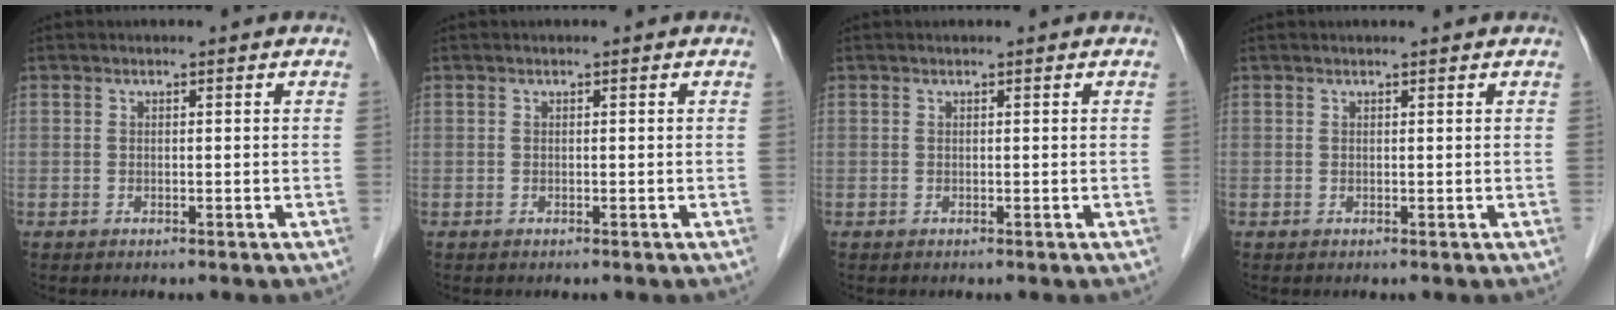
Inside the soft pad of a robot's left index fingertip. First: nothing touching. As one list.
[{"total": 0.0}, {"total": 0.0}, {"total": 1.6, "force": [1.5, 0.0, 0.5], "torque": [-0.007, 0.013, 0.021]}]